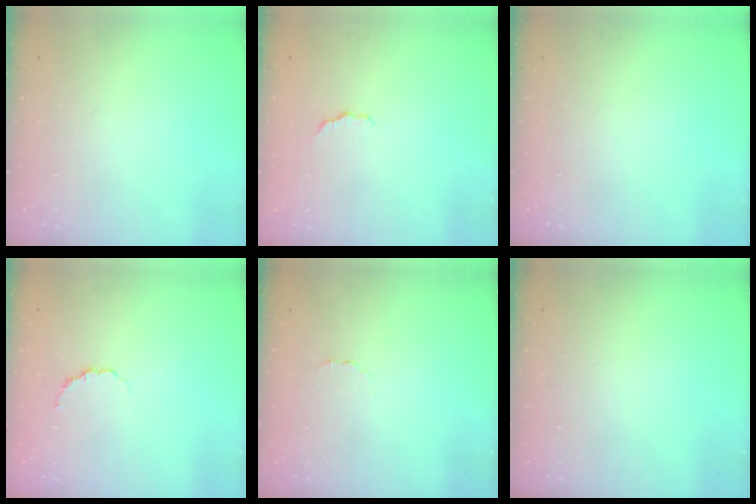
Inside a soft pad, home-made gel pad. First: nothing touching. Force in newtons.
{"total": 4.0, "press": 3.9, "slide": 0.9}
{"total": 0.0}
{"total": 2.6, "press": 2.4, "slide": 1.0}
{"total": 1.4, "press": 1.3, "slide": 0.4}
{"total": 0.0}